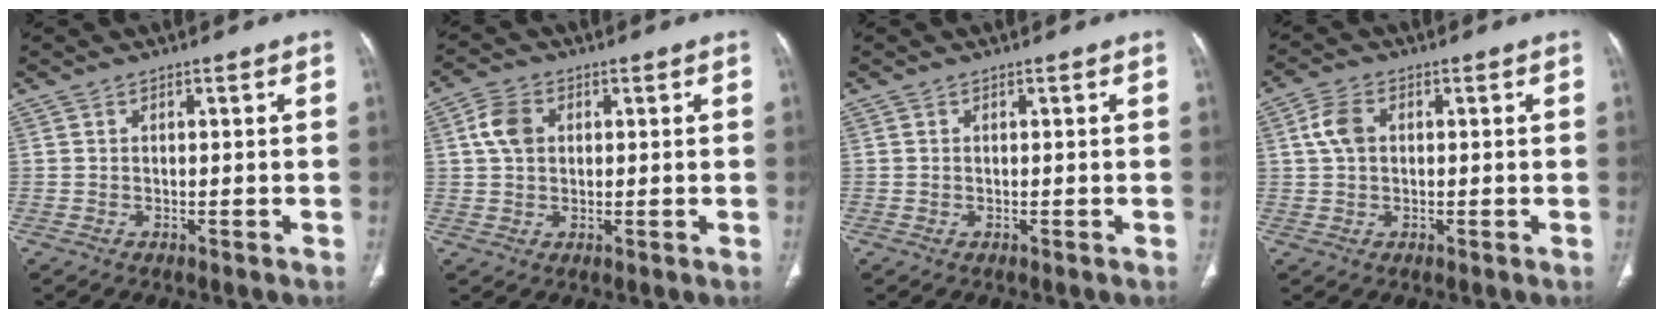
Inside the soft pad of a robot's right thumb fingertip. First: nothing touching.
{"total": 5.5, "force": [1.2, 4.0, 3.5], "torque": [-0.064, 0.006, 0.021]}
{"total": 0.0}
{"total": 4.7, "force": [0.8, 3.3, 3.3], "torque": [-0.068, 0.009, 0.012]}